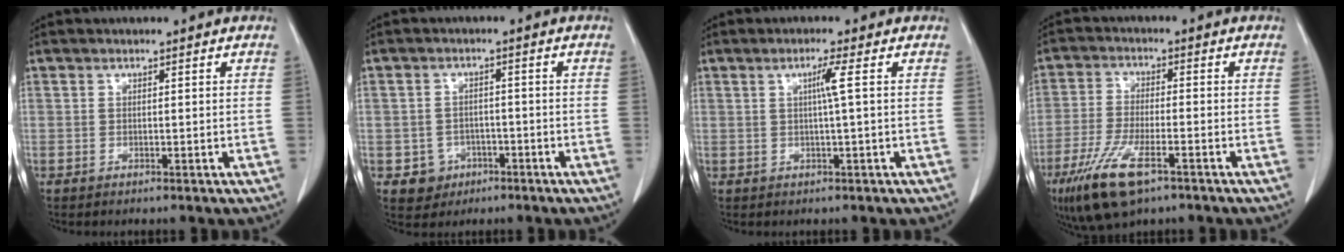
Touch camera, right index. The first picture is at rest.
{"total": 4.2, "force": [-1.9, 3.8, 0.4], "torque": [0.001, 0.013, -0.022]}
{"total": 2.6, "force": [0.4, -0.8, 2.4], "torque": [-0.046, 0.000, 0.009]}
{"total": 10.8, "force": [-6.3, 2.8, 8.3], "torque": [-0.168, -0.024, -0.110]}